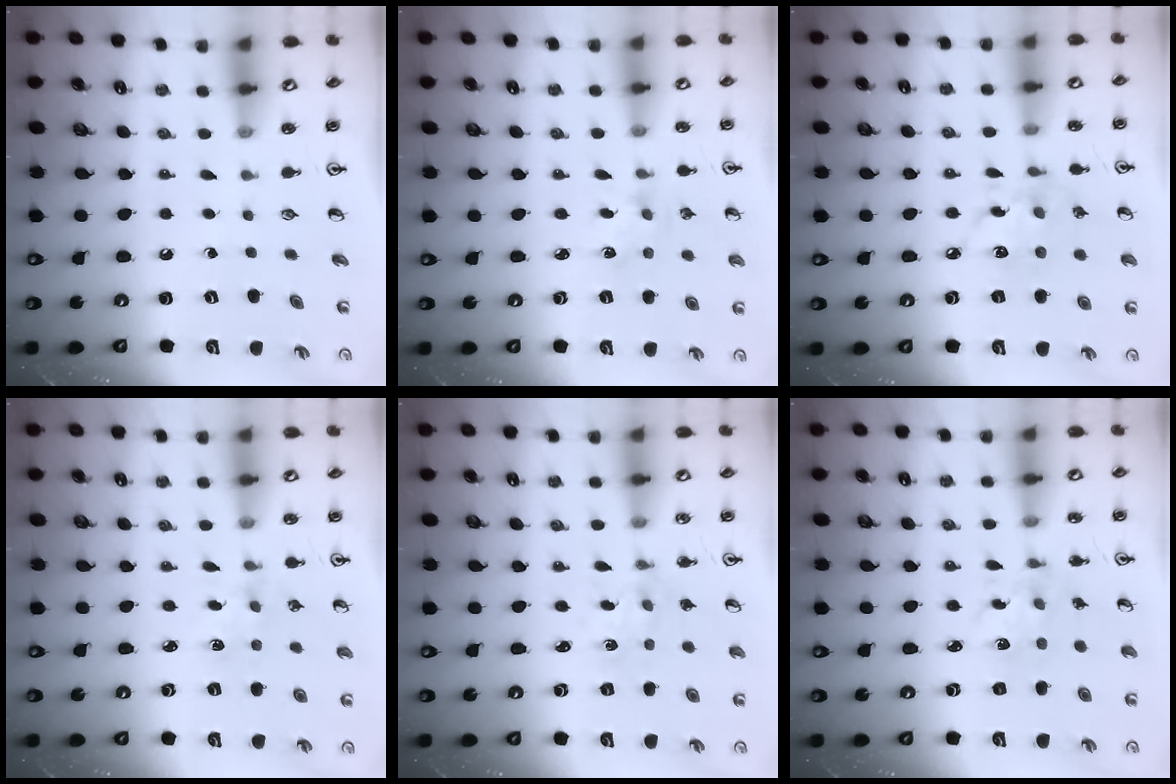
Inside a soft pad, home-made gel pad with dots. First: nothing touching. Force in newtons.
{"total": 1.8, "press": 1.7, "slide": 0.4}
{"total": 11.3, "press": 11.3, "slide": 0.7}
{"total": 1.5, "press": 1.5, "slide": 0.3}
{"total": 1.7, "press": 1.7, "slide": 0.3}
{"total": 4.7, "press": 4.5, "slide": 1.3}